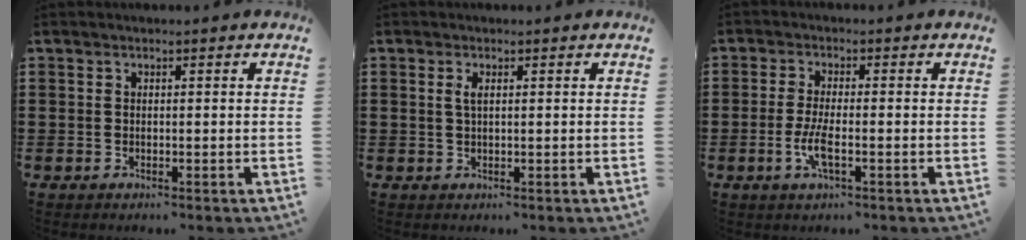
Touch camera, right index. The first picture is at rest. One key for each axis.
{"total": 1.5, "fx": 0.4, "fy": 0.5, "fz": 1.4, "tx": -0.028, "ty": 0.004, "tz": 0.006}
{"total": 4.2, "fx": -1.4, "fy": 1.0, "fz": 3.8, "tx": -0.085, "ty": -0.006, "tz": -0.031}